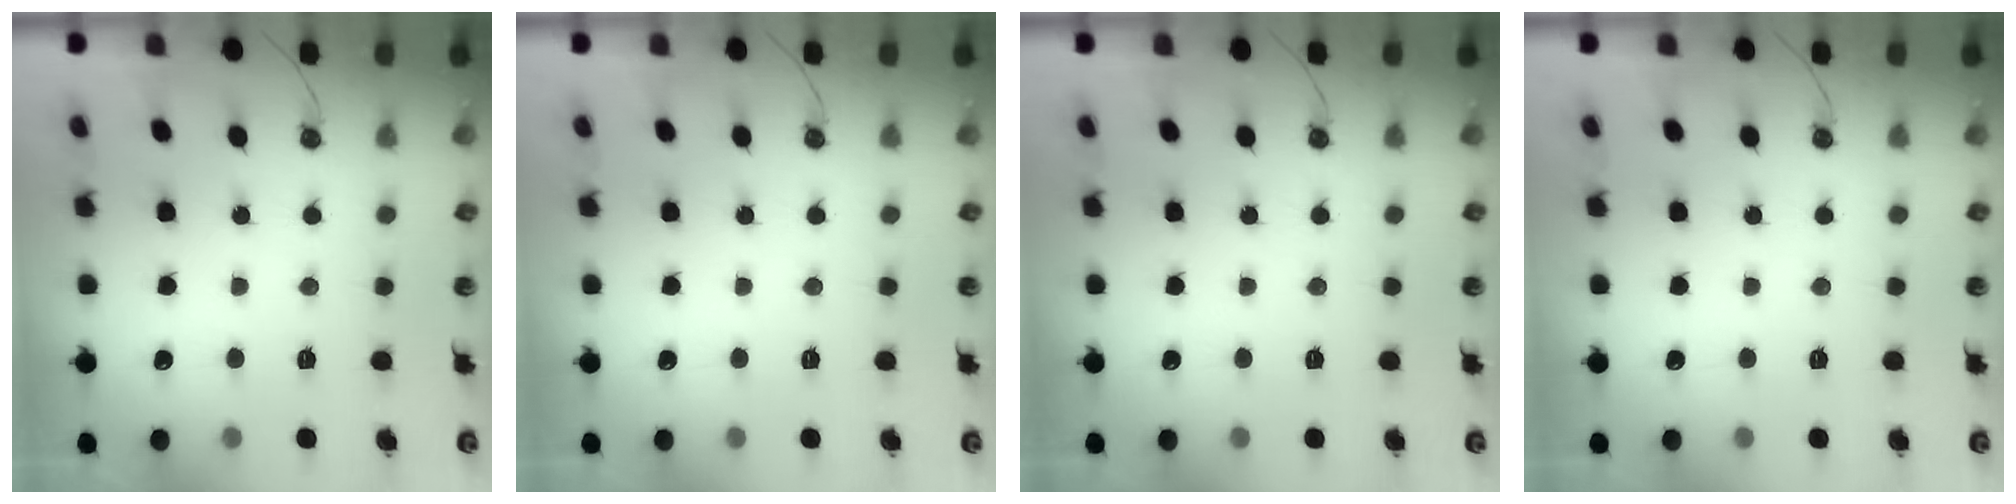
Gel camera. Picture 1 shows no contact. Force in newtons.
{"total": 0.0}
{"total": 0.0}
{"total": 0.0}